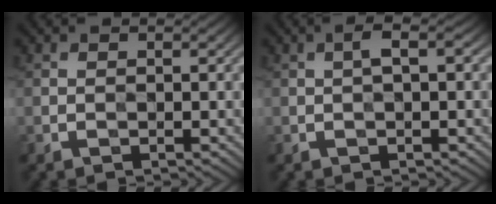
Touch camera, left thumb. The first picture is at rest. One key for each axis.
{"total": 1.8, "fx": 0.3, "fy": 0.5, "fz": 1.8, "tx": -0.034, "ty": 0.008, "tz": 0.002}